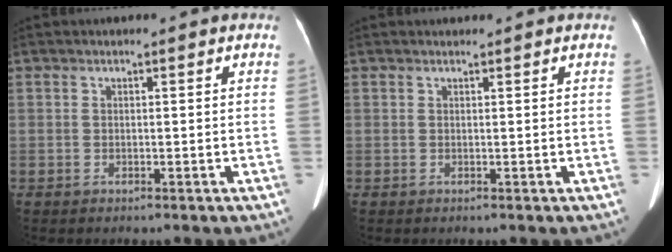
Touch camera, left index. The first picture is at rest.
{"total": 0.6, "force": [0.6, 0.0, 0.1], "torque": [-0.004, 0.007, 0.012]}